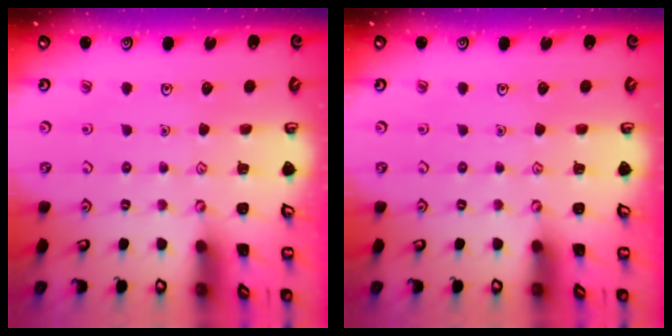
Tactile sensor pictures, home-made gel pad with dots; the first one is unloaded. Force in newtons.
{"total": 0.0}